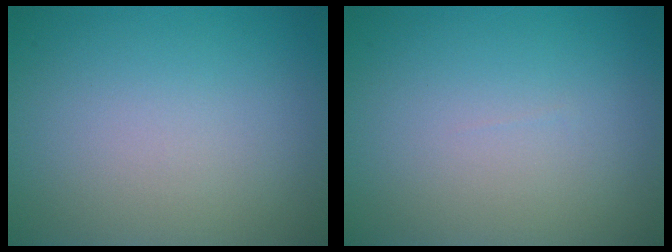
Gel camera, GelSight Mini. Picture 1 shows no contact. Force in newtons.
{"total": 0.0}